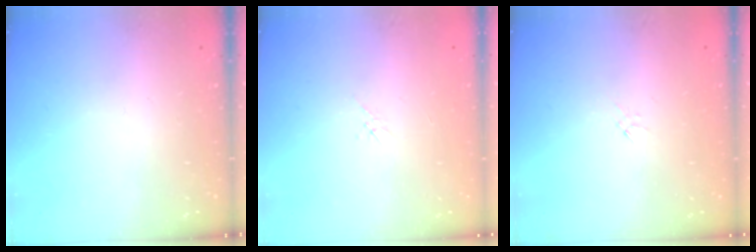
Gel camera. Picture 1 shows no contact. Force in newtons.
{"total": 0.5, "press": 0.5, "slide": 0.2}
{"total": 0.0}